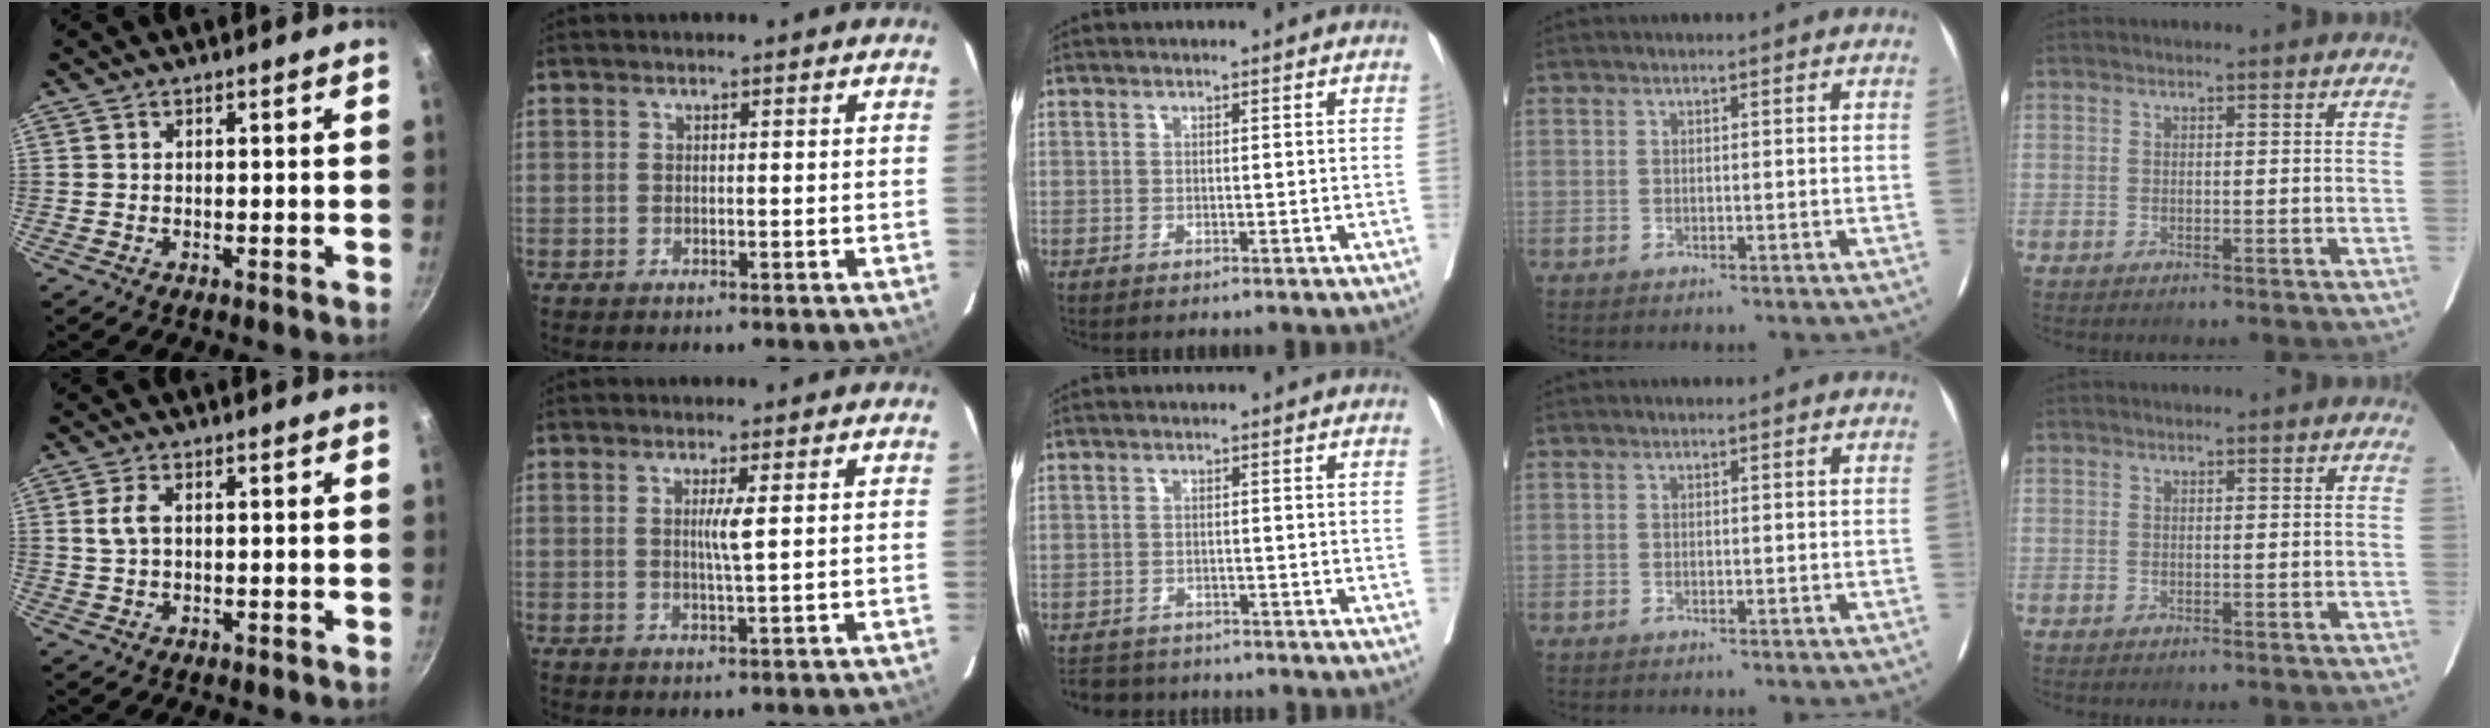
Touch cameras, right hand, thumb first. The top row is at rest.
{"thumb": {"total": 3.1, "force": [0.5, 1.7, 2.5], "torque": [-0.060, 0.006, 0.011]}, "index": {"total": 2.5, "force": [0.5, -0.5, 2.4], "torque": [-0.046, -0.005, 0.009]}, "middle": {"total": 5.0, "force": [-4.8, 1.6, 0.2], "torque": [0.001, -0.003, -0.070]}}